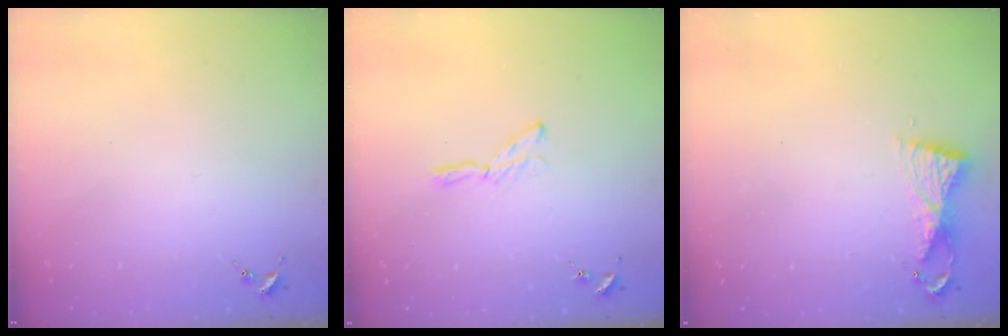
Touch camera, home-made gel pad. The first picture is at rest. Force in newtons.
{"total": 3.9, "press": 3.8, "slide": 0.4}
{"total": 6.2, "press": 6.1, "slide": 0.6}